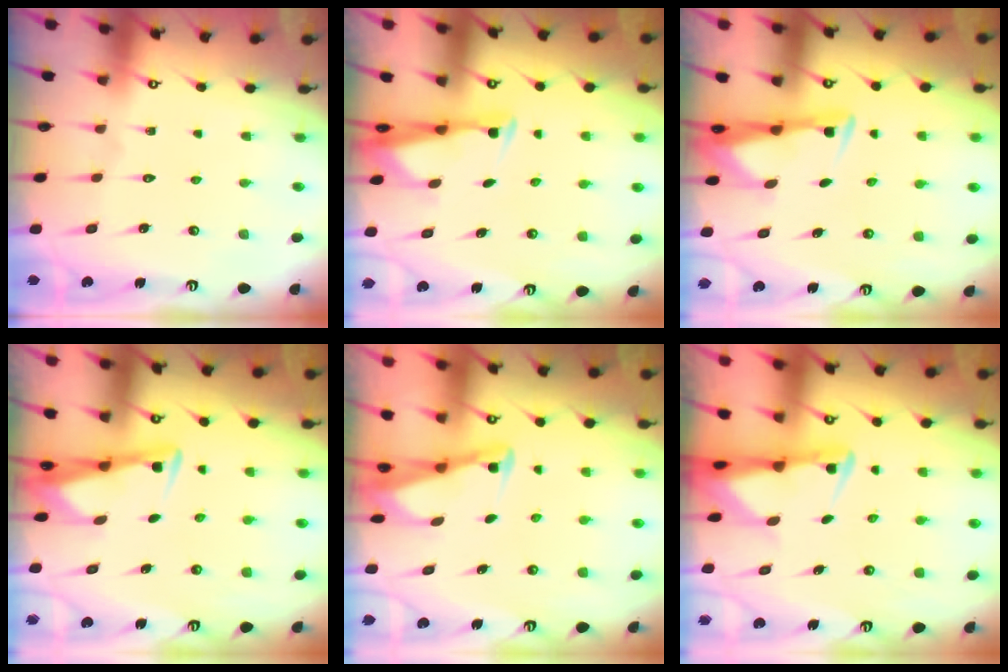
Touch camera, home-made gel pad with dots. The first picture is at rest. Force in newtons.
{"total": 2.9, "press": 2.8, "slide": 0.8}
{"total": 3.4, "press": 3.3, "slide": 0.9}
{"total": 3.3, "press": 3.2, "slide": 0.5}
{"total": 3.1, "press": 3.0, "slide": 0.4}
{"total": 2.5, "press": 2.4, "slide": 0.5}